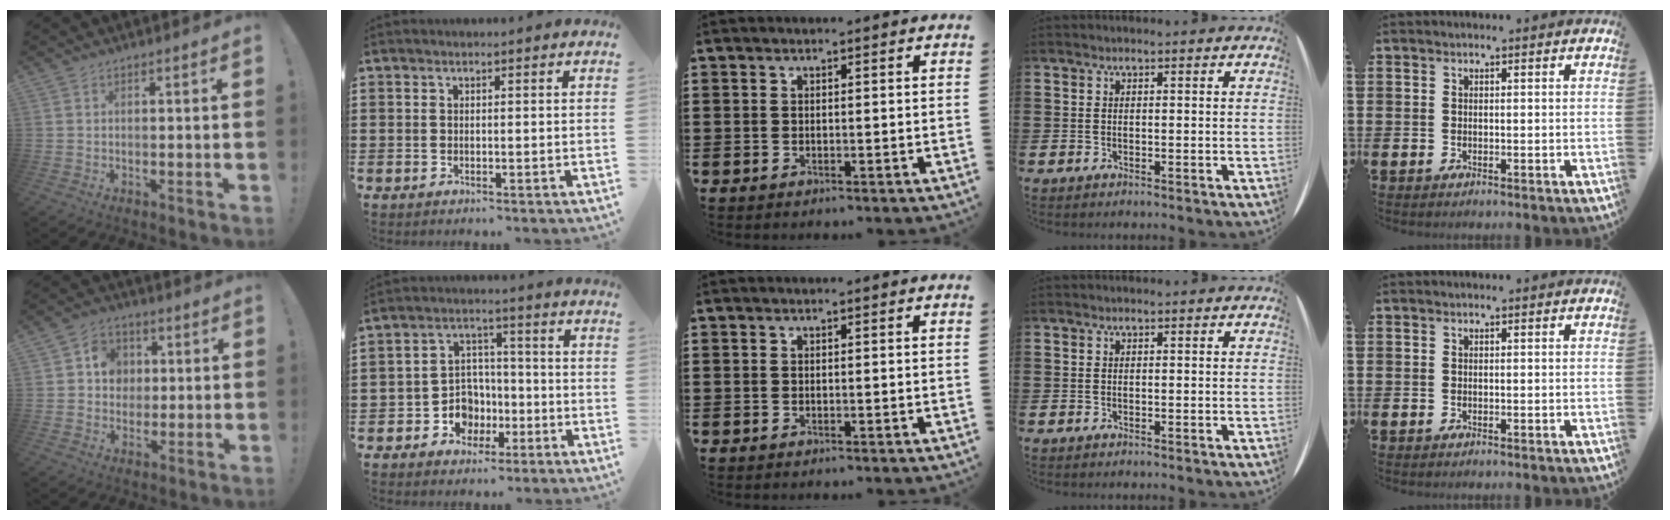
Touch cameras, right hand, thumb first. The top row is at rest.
{"thumb": {"total": 8.1, "force": [1.7, 7.5, 2.6], "torque": [-0.029, -0.003, 0.033]}, "index": {"total": 5.9, "force": [-2.2, 5.1, 1.7], "torque": [-0.045, 0.013, -0.036]}}